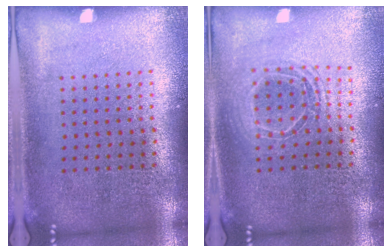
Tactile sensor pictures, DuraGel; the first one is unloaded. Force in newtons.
{"total": 1.7, "press": 1.4, "slide": 0.9}